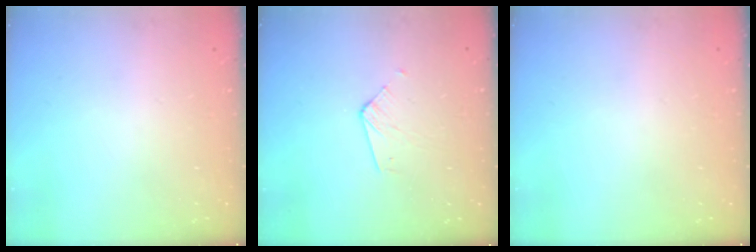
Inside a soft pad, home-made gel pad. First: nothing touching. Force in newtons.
{"total": 3.7, "press": 3.6, "slide": 0.3}
{"total": 0.0}